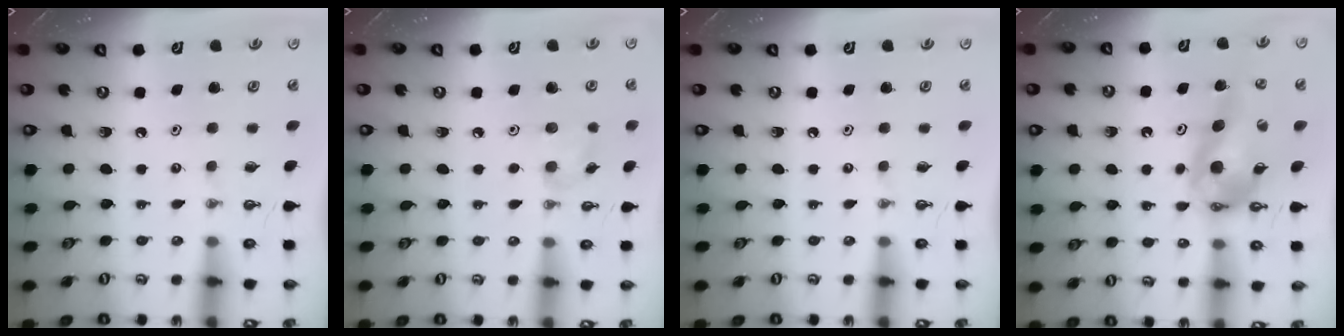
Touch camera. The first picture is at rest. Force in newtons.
{"total": 7.5, "press": 7.1, "slide": 2.3}
{"total": 0.0}
{"total": 14.2, "press": 14.1, "slide": 1.5}